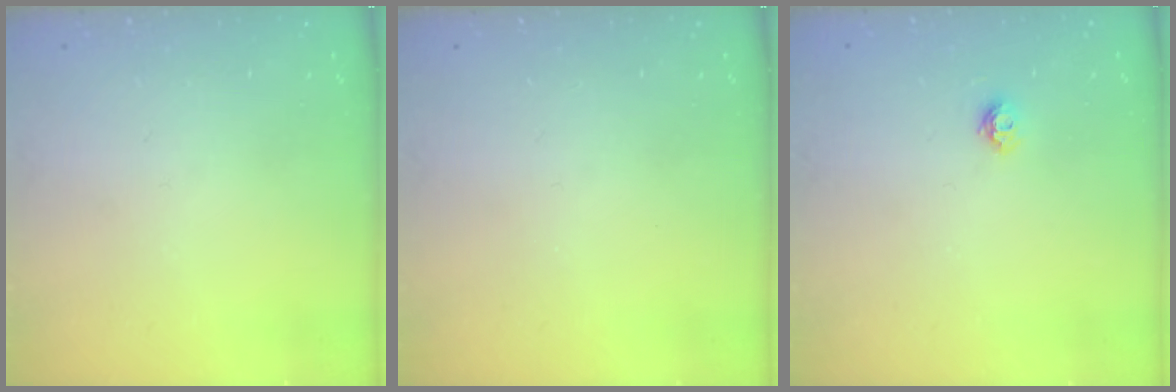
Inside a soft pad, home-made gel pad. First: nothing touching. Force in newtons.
{"total": 0.0}
{"total": 5.8, "press": 5.8, "slide": 0.3}